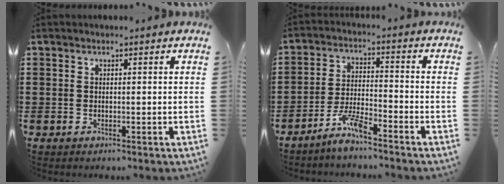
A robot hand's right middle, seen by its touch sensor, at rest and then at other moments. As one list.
[{"total": 5.6, "force": [-4.7, 0.5, 3.1], "torque": [-0.072, -0.003, -0.092]}]